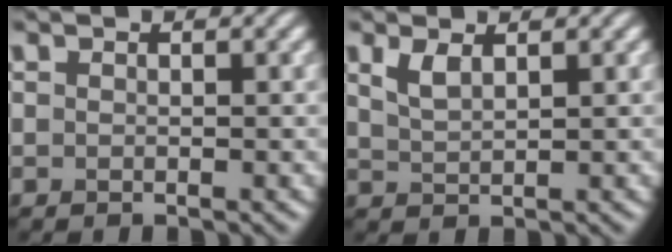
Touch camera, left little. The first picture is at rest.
{"total": 1.9, "force": [1.2, 0.6, 1.3], "torque": [-0.031, 0.000, 0.028]}